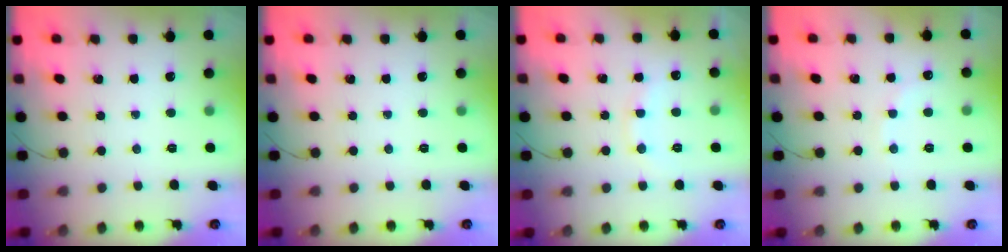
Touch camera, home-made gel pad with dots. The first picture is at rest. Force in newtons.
{"total": 0.0}
{"total": 9.2, "press": 9.1, "slide": 1.2}
{"total": 6.3, "press": 6.2, "slide": 1.3}